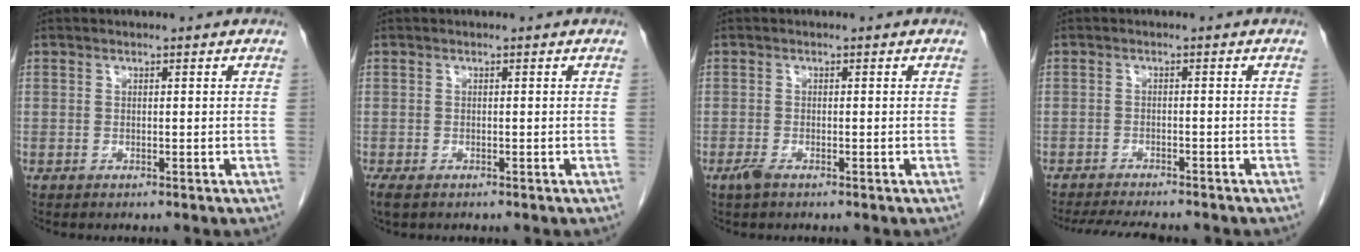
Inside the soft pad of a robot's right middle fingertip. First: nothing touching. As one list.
[{"total": 2.5, "force": [-1.6, 1.2, 1.5], "torque": [-0.033, -0.008, -0.024]}, {"total": 1.4, "force": [-0.9, 0.3, 0.9], "torque": [-0.027, -0.004, -0.018]}, {"total": 9.2, "force": [-8.3, 1.4, 3.8], "torque": [-0.059, -0.014, -0.119]}]